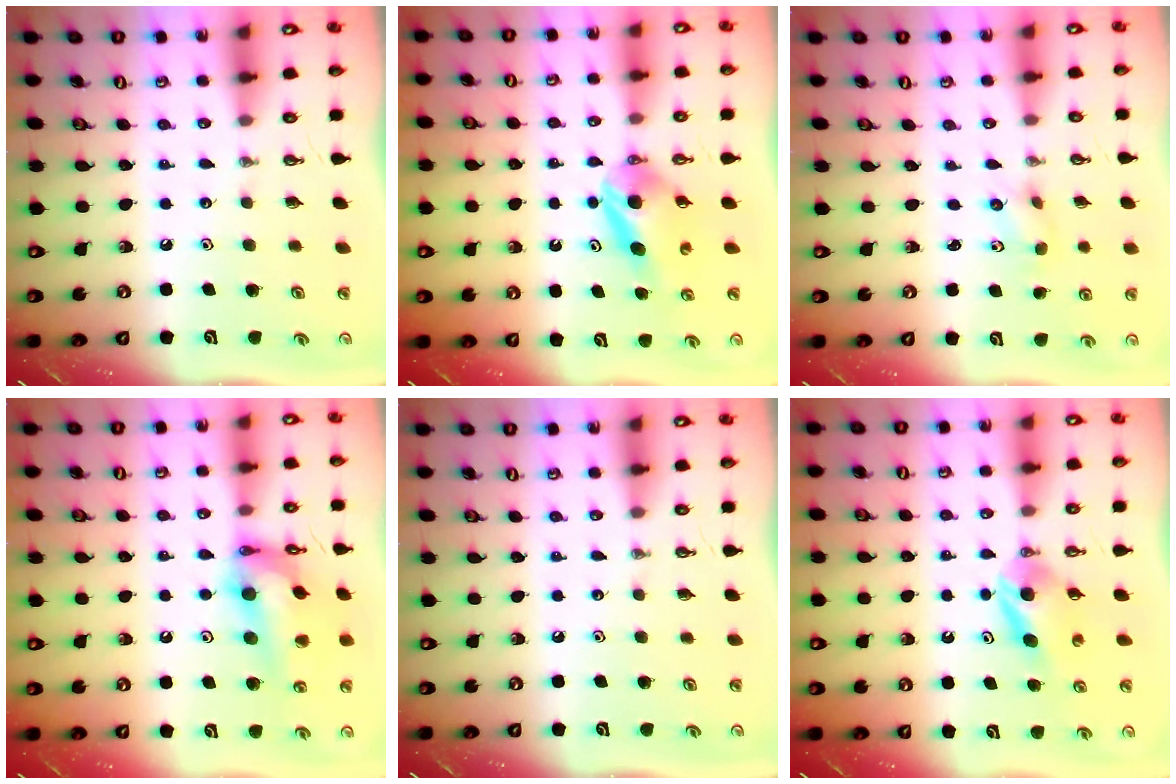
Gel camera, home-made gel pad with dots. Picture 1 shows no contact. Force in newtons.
{"total": 5.6, "press": 5.5, "slide": 1.1}
{"total": 2.9, "press": 2.7, "slide": 1.2}
{"total": 18.0, "press": 17.2, "slide": 5.4}
{"total": 0.0}
{"total": 5.2, "press": 5.0, "slide": 1.2}